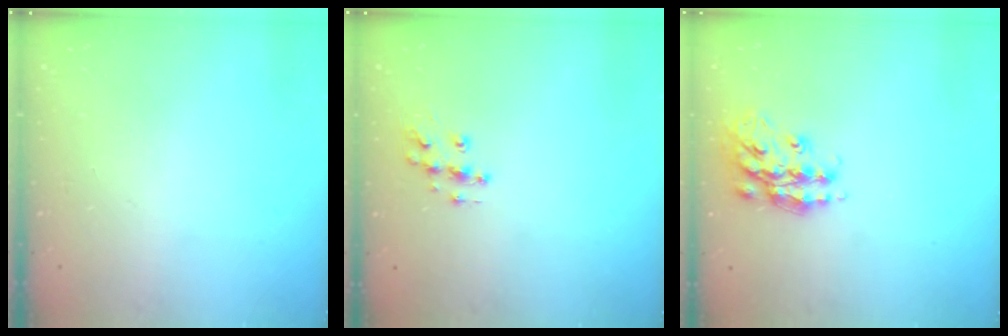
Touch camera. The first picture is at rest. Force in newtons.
{"total": 8.6, "press": 8.6, "slide": 0.3}
{"total": 14.9, "press": 14.8, "slide": 0.8}